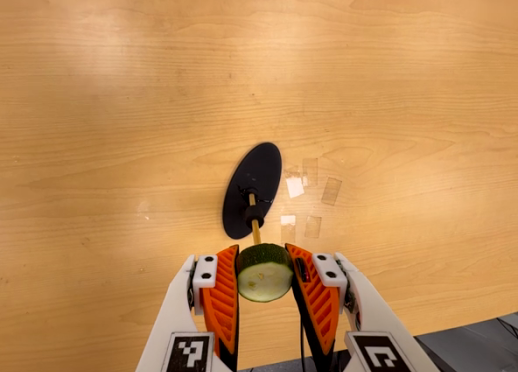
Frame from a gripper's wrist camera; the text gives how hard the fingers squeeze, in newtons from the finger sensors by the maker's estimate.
{"total": 12.1, "left": 11.6, "right": 12.6}